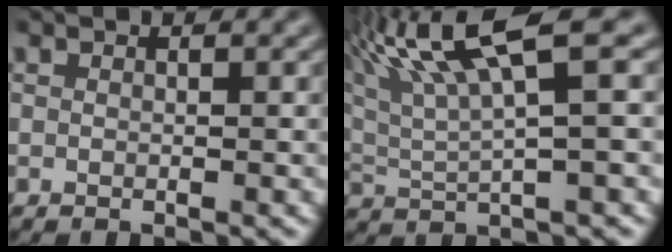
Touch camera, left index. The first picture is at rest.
{"total": 9.0, "force": [4.7, 1.9, 7.5], "torque": [-0.139, 0.025, 0.084]}